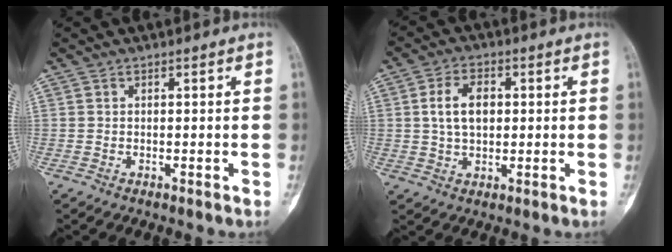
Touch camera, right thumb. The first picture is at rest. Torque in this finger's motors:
{"motor_torque": [1.25, 1.22, 0.51, -0.49, 0.28]}